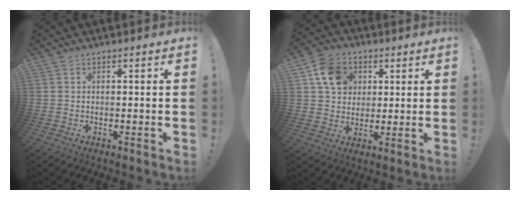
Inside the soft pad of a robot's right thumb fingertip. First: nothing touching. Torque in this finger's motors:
{"motor_torque": [1.00, 1.02, 0.04, 0.14, 0.01]}